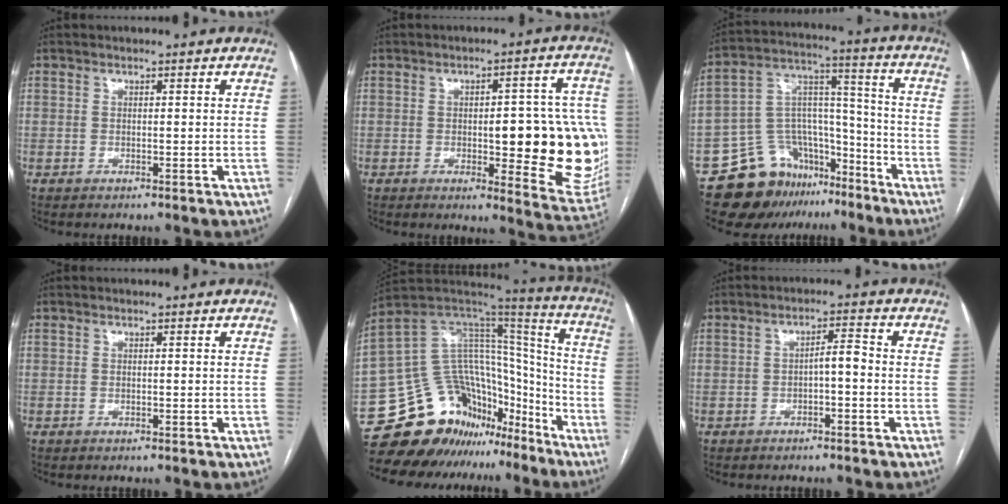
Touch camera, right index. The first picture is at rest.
{"total": 19.7, "force": [-2.0, 5.8, 18.8], "torque": [-0.150, 0.019, -0.007]}
{"total": 15.1, "force": [-10.8, 9.6, 4.4], "torque": [-0.062, 0.085, -0.170]}
{"total": 0.0}
{"total": 21.4, "force": [-16.1, 12.1, 7.0], "torque": [-0.119, 0.095, -0.253]}
{"total": 2.5, "force": [-0.6, 0.6, 2.4], "torque": [-0.036, 0.008, -0.011]}